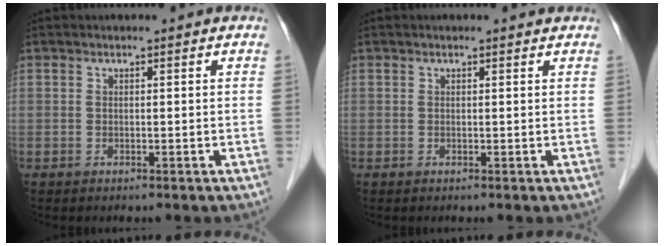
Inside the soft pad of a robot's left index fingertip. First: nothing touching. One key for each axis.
{"total": 0.9, "fx": 0.9, "fy": 0.1, "fz": 0.3, "tx": -0.011, "ty": 0.005, "tz": 0.009}